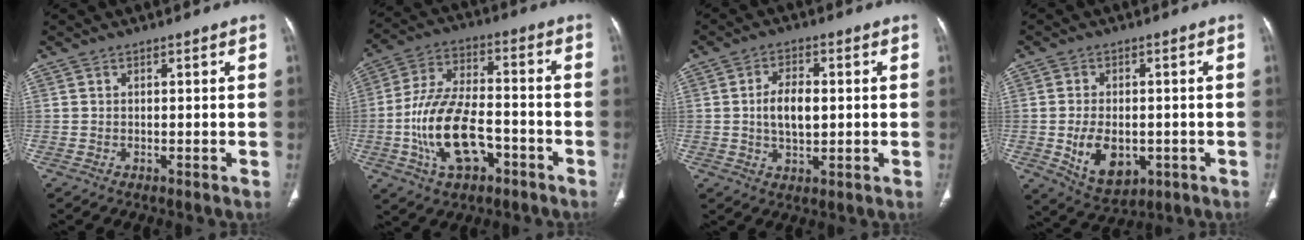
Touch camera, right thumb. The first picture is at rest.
{"total": 15.8, "force": [-5.3, 8.6, 12.1], "torque": [-0.226, 0.037, -0.092]}
{"total": 8.0, "force": [0.5, 4.2, 6.8], "torque": [-0.117, -0.001, 0.009]}
{"total": 10.0, "force": [-2.2, 6.5, 7.2], "torque": [-0.105, -0.001, -0.018]}